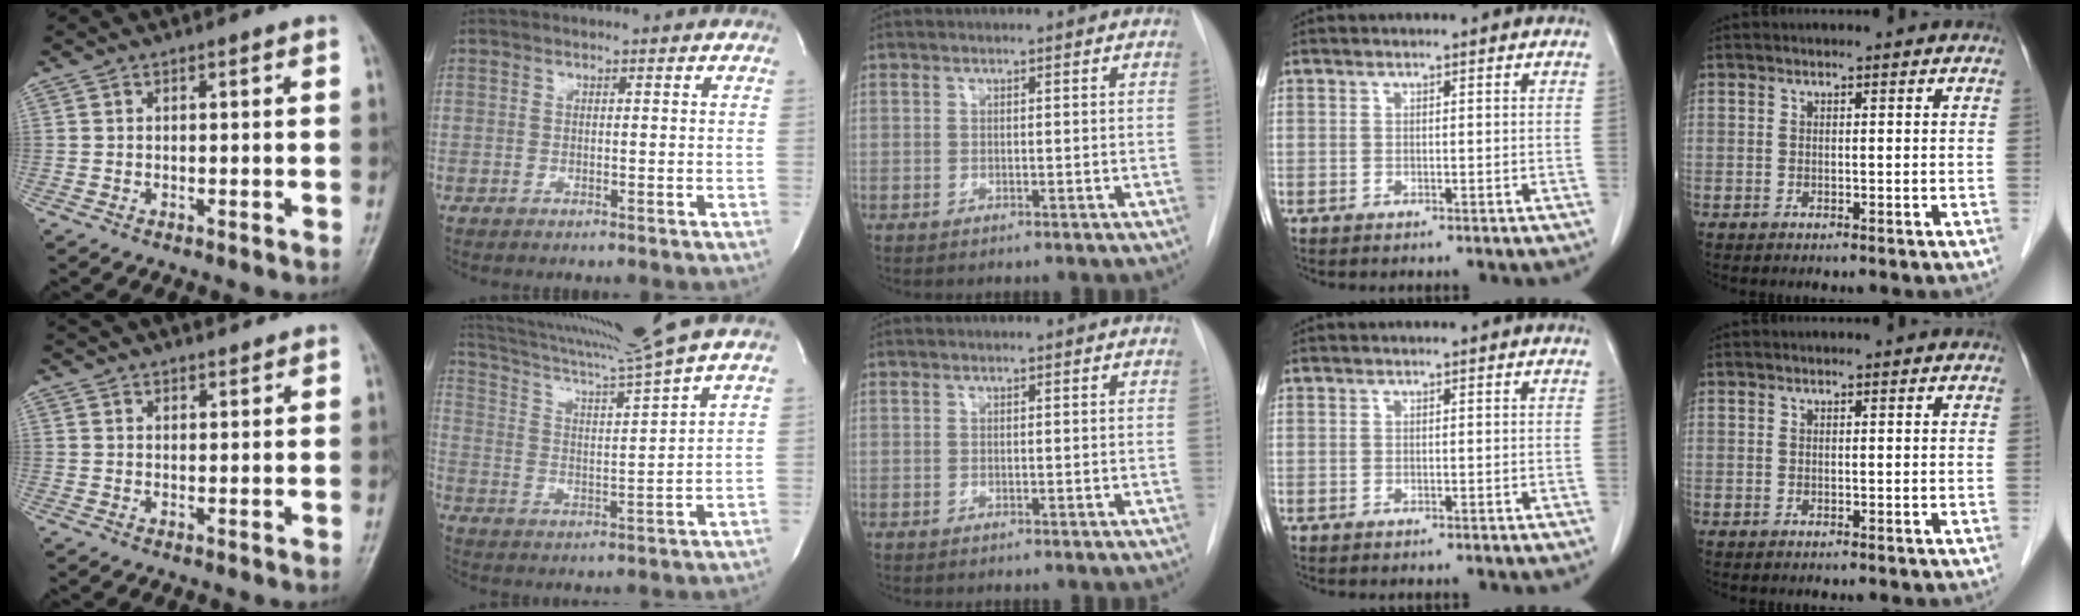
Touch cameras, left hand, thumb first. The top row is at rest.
{"thumb": {"total": 7.2, "force": [6.4, 1.9, 2.8], "torque": [-0.026, 0.007, 0.106]}, "index": {"total": 14.1, "force": [12.3, -4.6, 5.3], "torque": [-0.100, -0.050, 0.203]}}